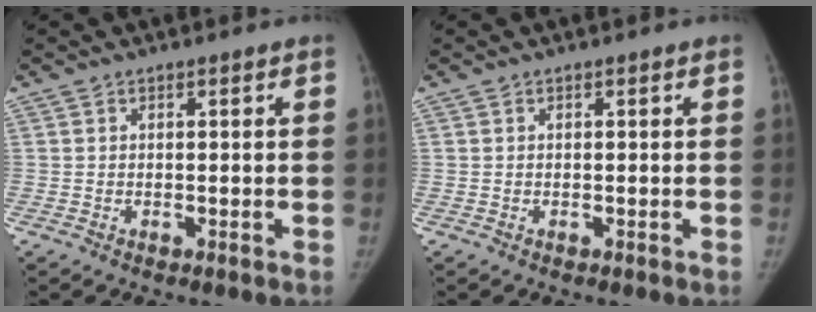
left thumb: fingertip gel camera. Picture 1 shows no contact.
{"total": 0.0}